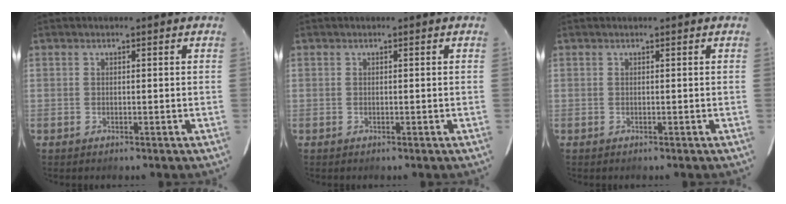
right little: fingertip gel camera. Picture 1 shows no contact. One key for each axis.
{"total": 0.0}
{"total": 0.0}